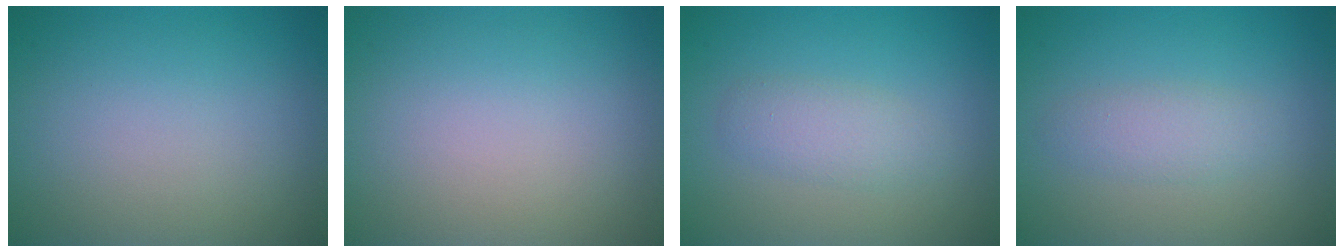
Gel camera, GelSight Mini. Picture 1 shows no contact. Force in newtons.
{"total": 0.0}
{"total": 2.2, "press": 2.2, "slide": 0.0}
{"total": 2.0, "press": 2.0, "slide": 0.1}